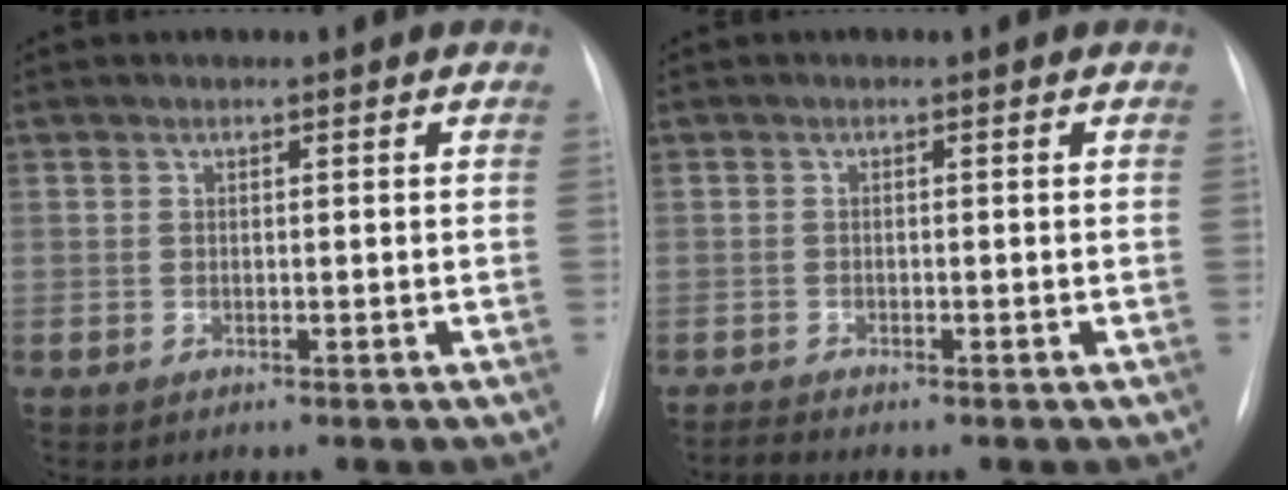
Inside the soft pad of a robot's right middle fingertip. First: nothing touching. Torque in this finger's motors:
{"motor_torque": [-0.12, -0.08, -0.03, 0.01]}